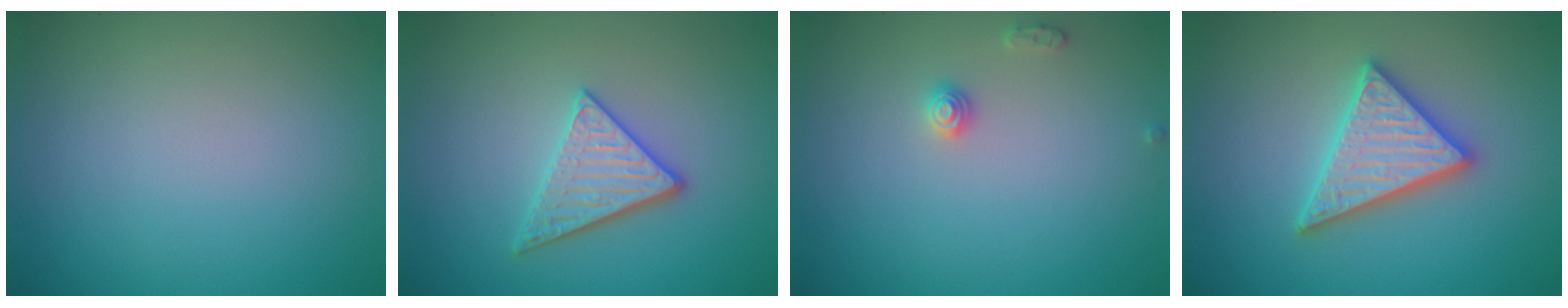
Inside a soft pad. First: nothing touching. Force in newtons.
{"total": 3.1, "press": 2.9, "slide": 1.1}
{"total": 1.2, "press": 1.2, "slide": 0.0}
{"total": 4.9, "press": 4.9, "slide": 0.7}